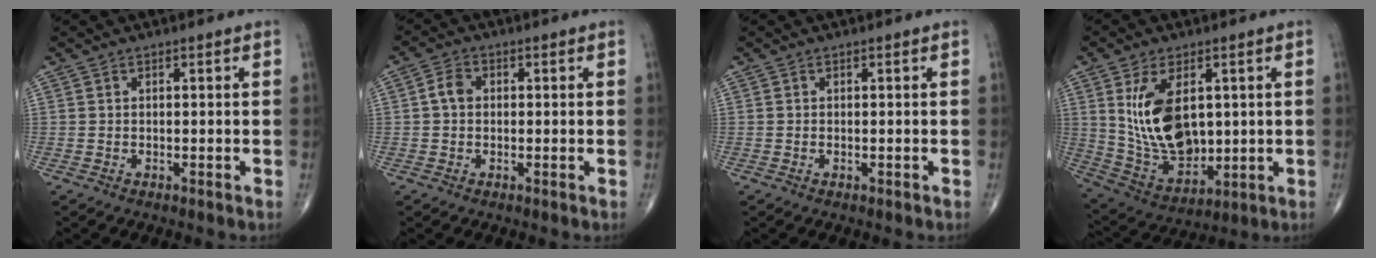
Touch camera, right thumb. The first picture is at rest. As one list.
[{"total": 3.1, "force": [0.1, 2.4, 1.9], "torque": [-0.034, 0.010, -0.003]}, {"total": 0.0}, {"total": 15.4, "force": [2.8, 9.0, 12.1], "torque": [-0.201, -0.016, 0.075]}]